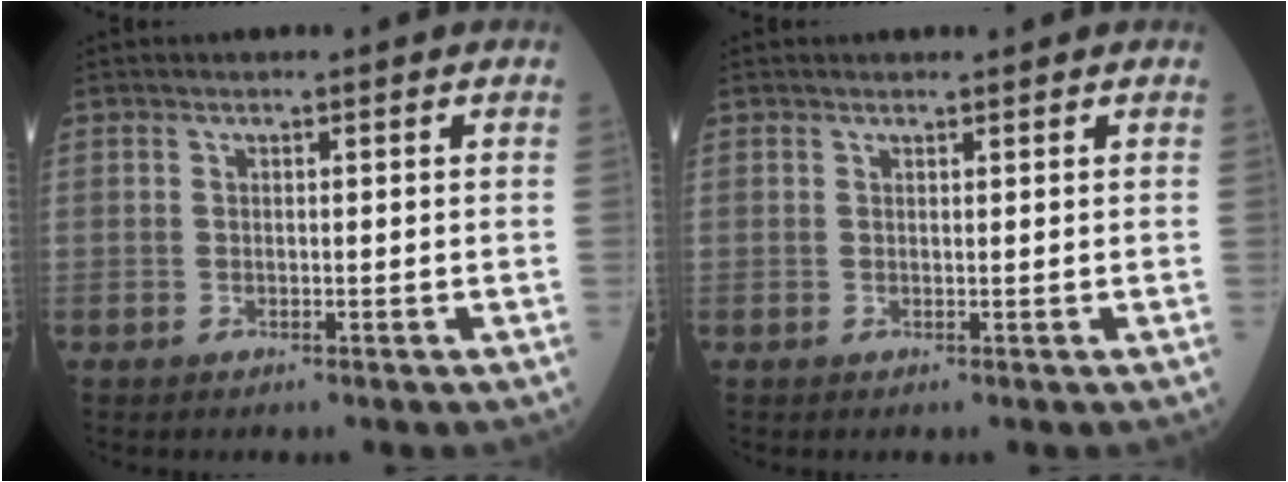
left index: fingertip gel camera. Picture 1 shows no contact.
{"total": 0.9, "force": [0.9, 0.1, 0.1], "torque": [-0.008, 0.004, 0.015]}